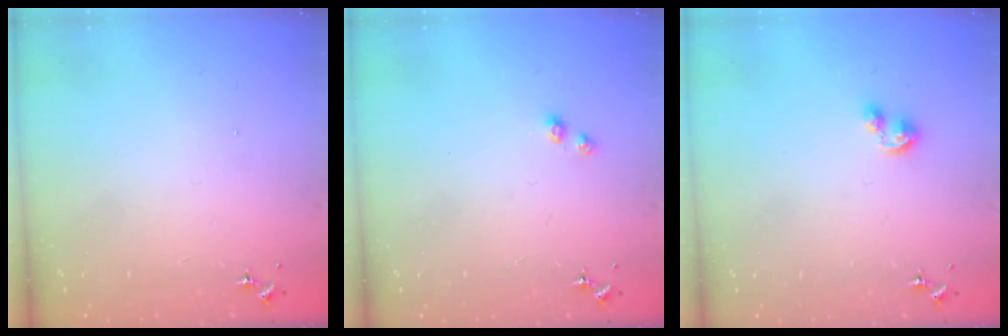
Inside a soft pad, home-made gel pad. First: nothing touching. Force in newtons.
{"total": 3.4, "press": 3.3, "slide": 0.7}
{"total": 3.5, "press": 3.5, "slide": 0.4}